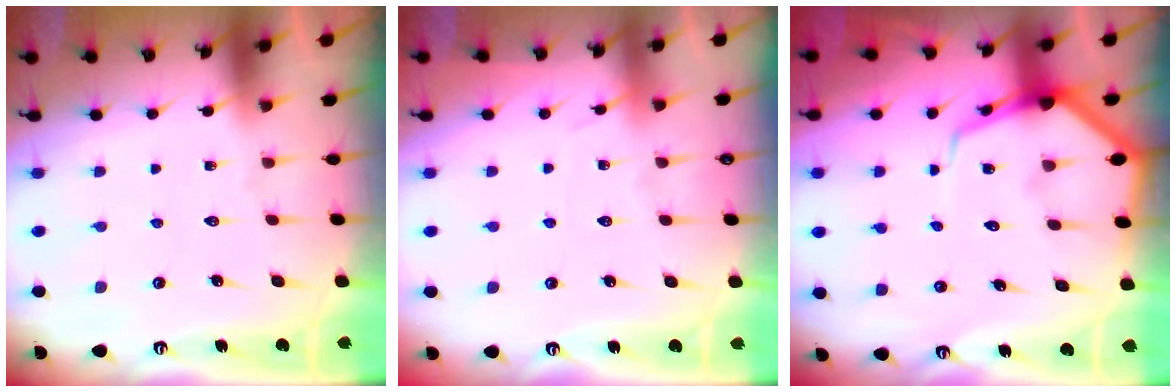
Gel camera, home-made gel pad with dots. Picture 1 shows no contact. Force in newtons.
{"total": 4.4, "press": 4.4, "slide": 0.6}
{"total": 8.1, "press": 8.1, "slide": 0.9}